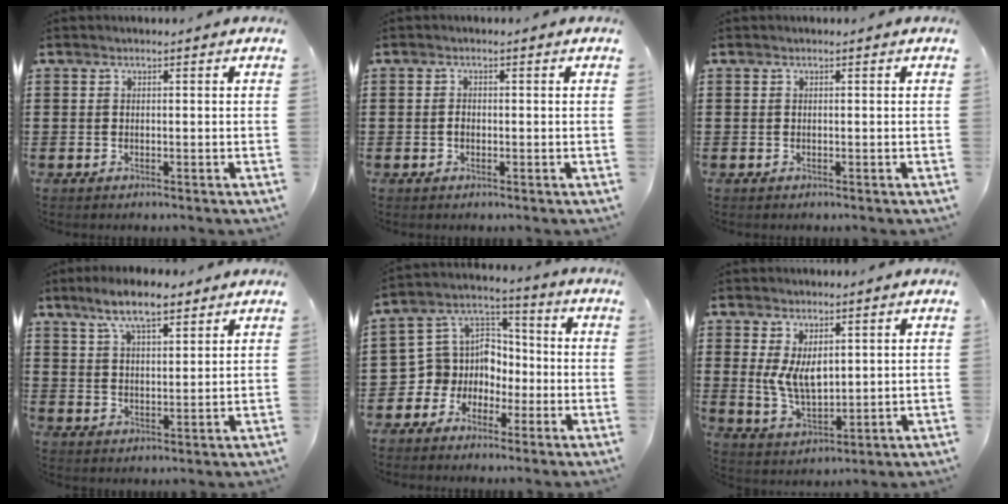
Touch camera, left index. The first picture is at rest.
{"total": 1.1, "force": [-0.3, 0.7, 0.8], "torque": [-0.018, 0.002, -0.007]}
{"total": 0.0}
{"total": 7.2, "force": [5.4, 1.9, 4.4], "torque": [-0.097, 0.000, 0.096]}
{"total": 7.8, "force": [-2.2, 7.4, 1.1], "torque": [-0.066, -0.001, -0.046]}
{"total": 5.9, "force": [1.6, 3.2, 4.7], "torque": [-0.103, -0.002, 0.025]}